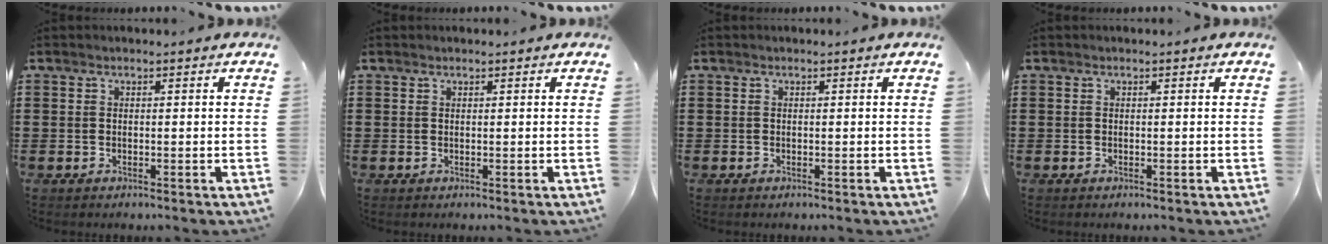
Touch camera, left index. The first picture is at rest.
{"total": 0.0}
{"total": 0.0}
{"total": 0.0}